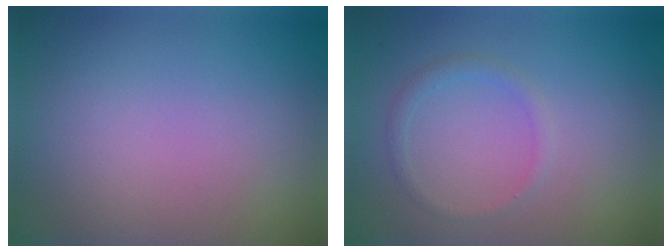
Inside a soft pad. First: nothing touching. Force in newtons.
{"total": 1.2, "press": 1.2, "slide": 0.1}